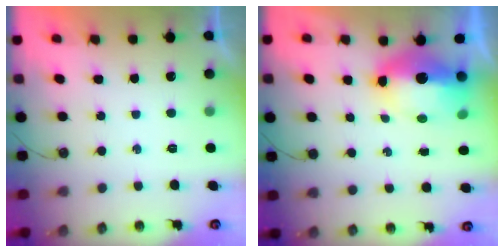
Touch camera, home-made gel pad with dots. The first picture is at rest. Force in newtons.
{"total": 11.7, "press": 11.0, "slide": 4.1}